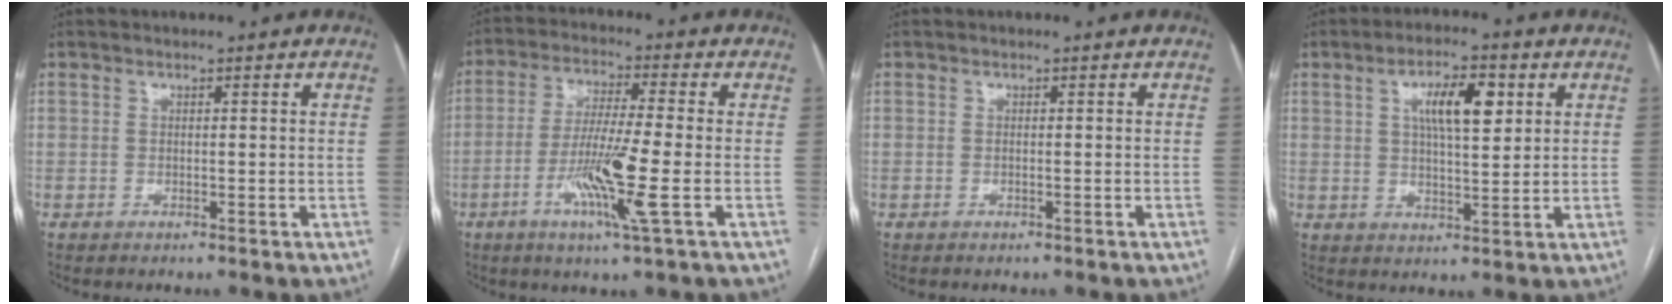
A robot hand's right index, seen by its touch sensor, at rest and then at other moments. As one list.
[{"total": 10.5, "force": [-3.2, -0.7, 10.0], "torque": [-0.199, -0.018, -0.064]}, {"total": 0.0}, {"total": 8.2, "force": [2.9, 2.4, 7.2], "torque": [-0.125, 0.010, 0.051]}]